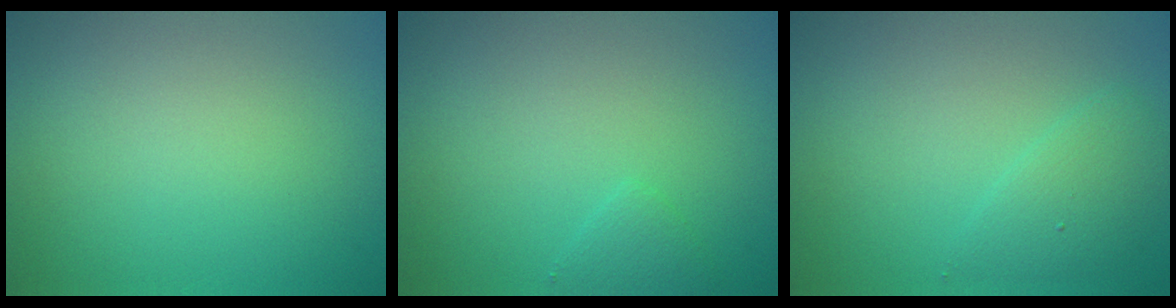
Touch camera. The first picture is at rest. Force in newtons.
{"total": 1.1, "press": 1.1, "slide": 0.1}
{"total": 1.9, "press": 1.9, "slide": 0.2}